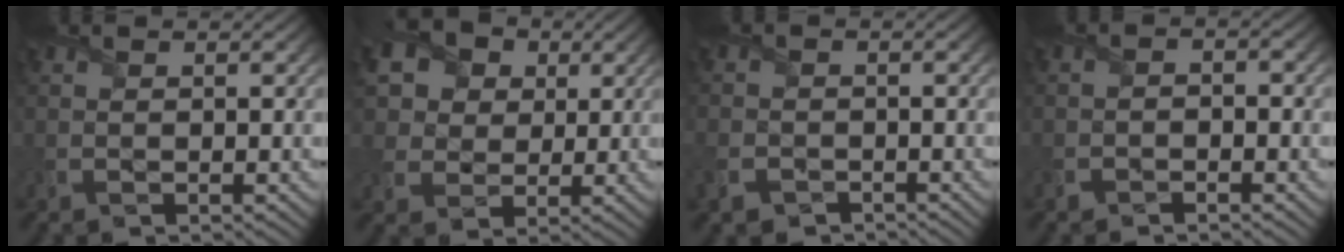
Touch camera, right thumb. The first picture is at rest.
{"total": 12.6, "force": [5.8, 9.9, 5.2], "torque": [-0.187, 0.030, 0.125]}
{"total": 3.3, "force": [-2.2, 2.3, 1.0], "torque": [-0.037, -0.011, -0.050]}
{"total": 1.5, "force": [-1.3, 0.4, 0.5], "torque": [-0.010, 0.001, -0.026]}